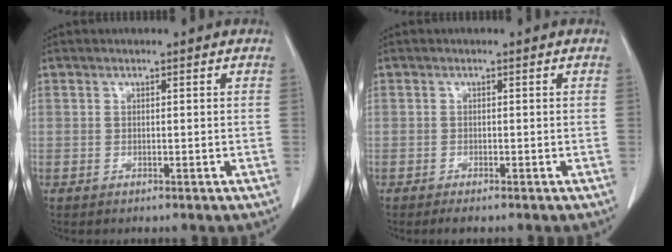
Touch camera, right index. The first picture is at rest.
{"total": 1.1, "force": [-0.9, 0.1, 0.6], "torque": [-0.012, -0.003, -0.014]}